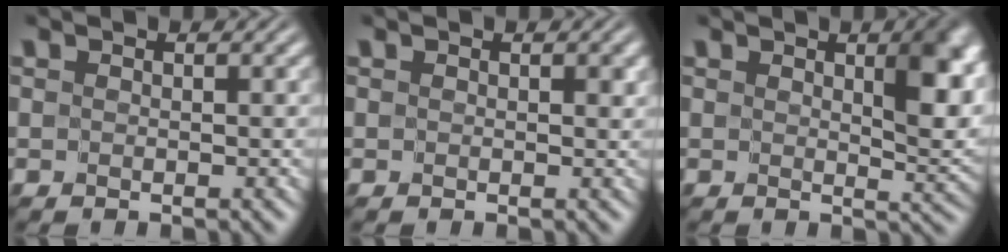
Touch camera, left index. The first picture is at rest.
{"total": 0.8, "force": [0.3, 0.5, 0.6], "torque": [-0.003, -0.001, 0.003]}
{"total": 4.6, "force": [1.7, 1.6, 4.0], "torque": [-0.049, -0.008, 0.031]}